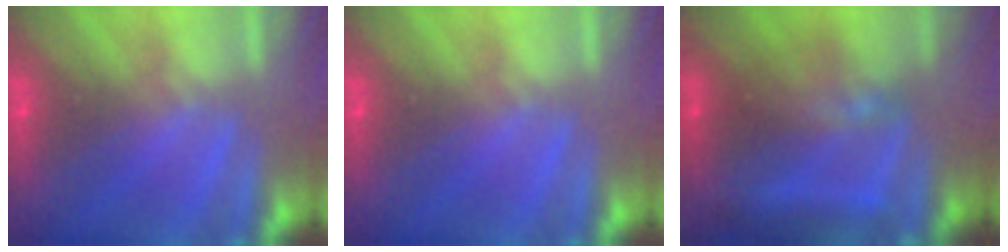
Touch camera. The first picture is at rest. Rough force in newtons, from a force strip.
{"total": 0.0}
{"total": 9.0}